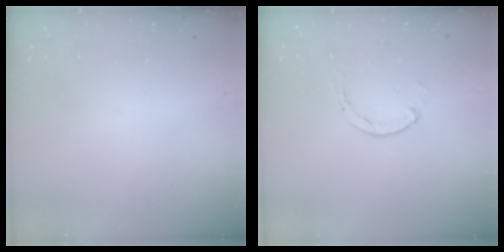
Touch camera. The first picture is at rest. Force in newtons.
{"total": 1.3, "press": 1.2, "slide": 0.2}